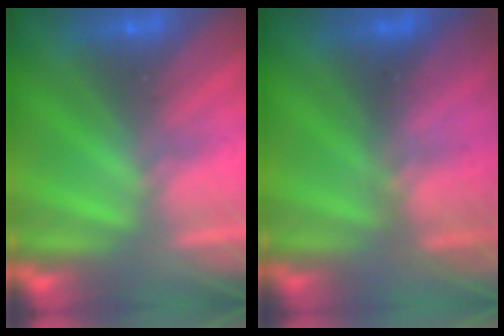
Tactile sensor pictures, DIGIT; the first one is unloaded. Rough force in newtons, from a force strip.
{"total": 2.7}